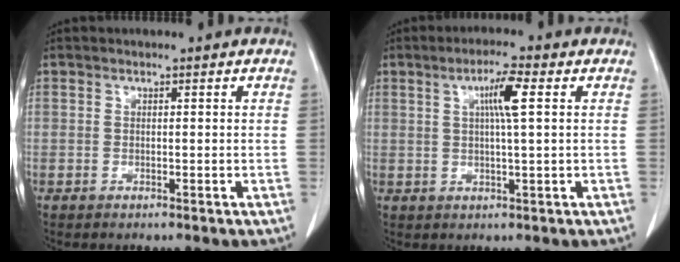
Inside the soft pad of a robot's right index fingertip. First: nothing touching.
{"total": 5.3, "force": [1.5, 0.0, 5.0], "torque": [-0.085, 0.003, 0.025]}